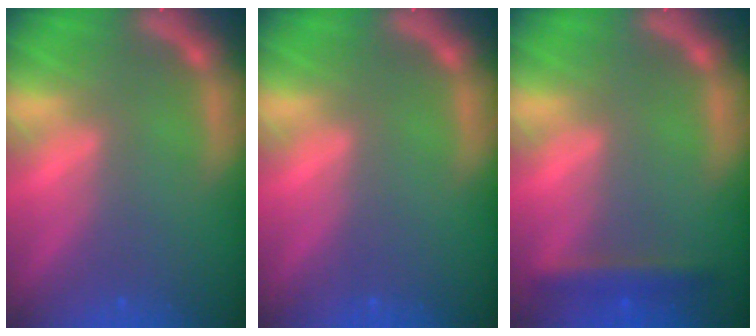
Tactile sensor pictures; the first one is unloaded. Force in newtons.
{"total": 0.0}
{"total": 2.4}